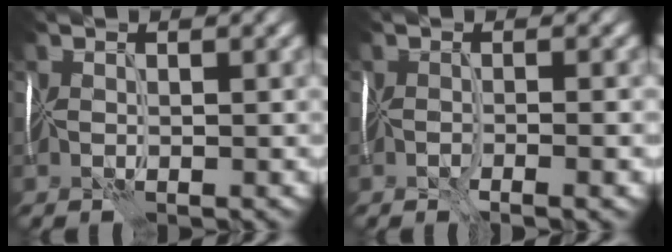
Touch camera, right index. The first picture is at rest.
{"total": 2.4, "force": [-1.2, 0.4, 2.1], "torque": [-0.033, -0.006, -0.021]}